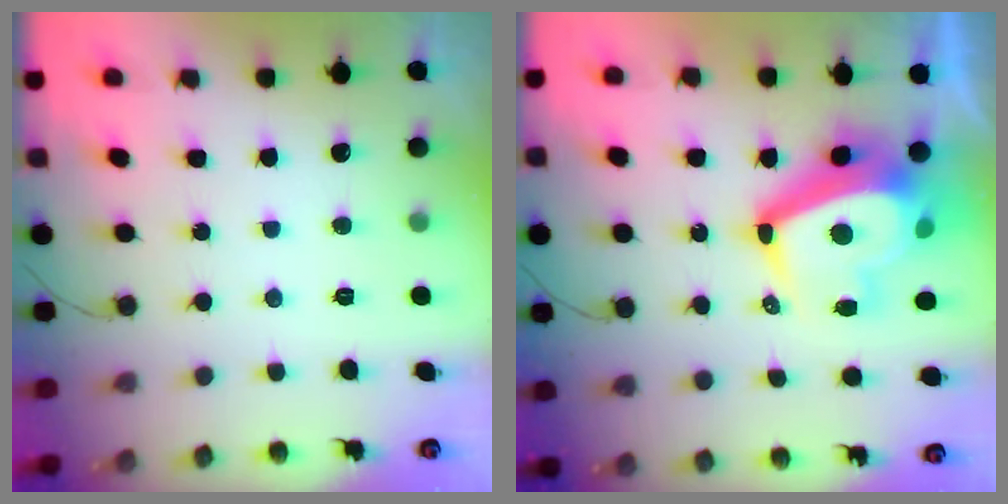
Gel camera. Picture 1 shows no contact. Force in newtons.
{"total": 14.6, "press": 14.2, "slide": 3.5}